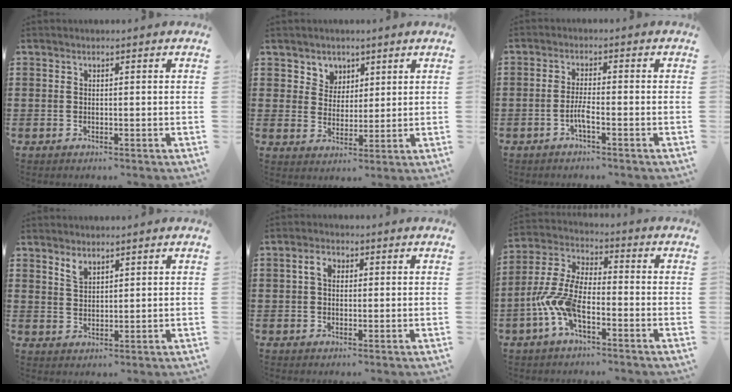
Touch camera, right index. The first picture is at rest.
{"total": 4.3, "force": [2.5, 3.4, 0.0], "torque": [-0.022, 0.009, 0.046]}
{"total": 2.9, "force": [-1.4, 0.3, 2.5], "torque": [-0.060, -0.006, -0.030]}
{"total": 2.5, "force": [2.0, 1.1, 1.0], "torque": [-0.023, 0.003, 0.038]}
{"total": 2.7, "force": [0.5, 1.8, 2.0], "torque": [-0.044, 0.012, 0.007]}
{"total": 9.0, "force": [-3.6, 3.8, 7.4], "torque": [-0.199, -0.016, -0.074]}